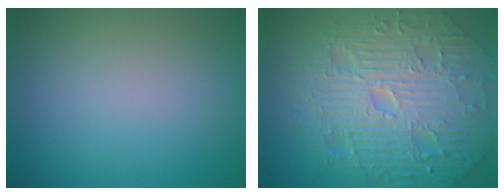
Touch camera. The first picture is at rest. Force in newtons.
{"total": 11.0, "press": 7.1, "slide": 8.4}